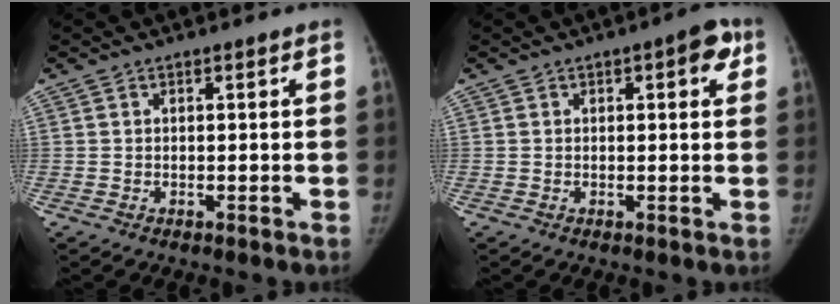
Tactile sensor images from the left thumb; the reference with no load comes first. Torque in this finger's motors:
{"motor_torque": [-0.17, 0.06, 0.12, 0.50, 0.01]}